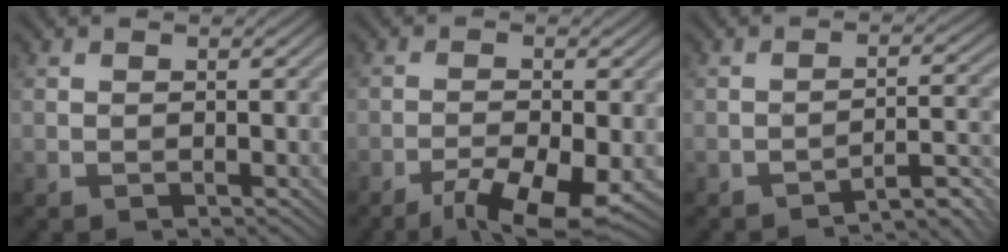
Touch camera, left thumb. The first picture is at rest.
{"total": 7.1, "force": [-4.3, 1.8, 5.3], "torque": [-0.091, -0.014, -0.068]}
{"total": 4.7, "force": [-3.9, 0.6, 2.6], "torque": [-0.033, 0.020, -0.057]}